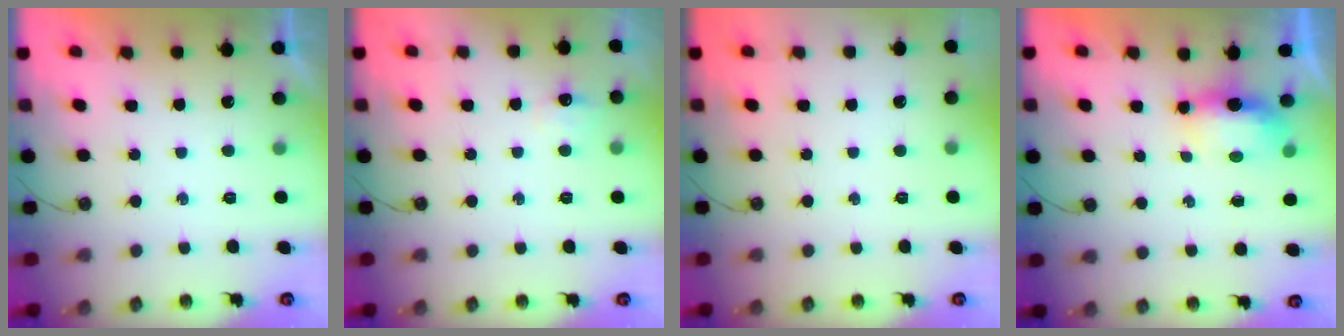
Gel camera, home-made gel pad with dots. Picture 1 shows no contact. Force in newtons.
{"total": 5.0, "press": 4.9, "slide": 0.8}
{"total": 0.0}
{"total": 10.7, "press": 7.2, "slide": 7.9}